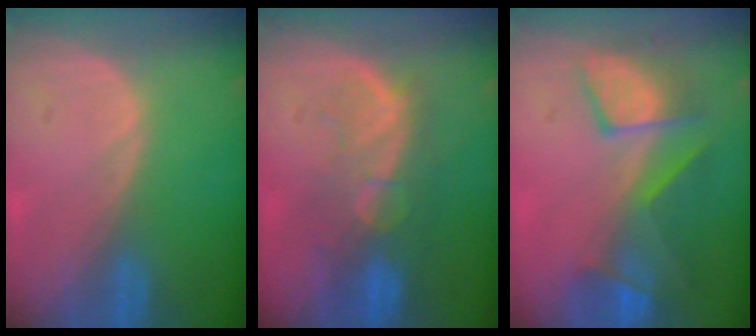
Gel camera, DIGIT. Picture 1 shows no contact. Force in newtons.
{"total": 10.0, "press": 8.5, "slide": 5.3}
{"total": 8.8, "press": 8.2, "slide": 3.0}